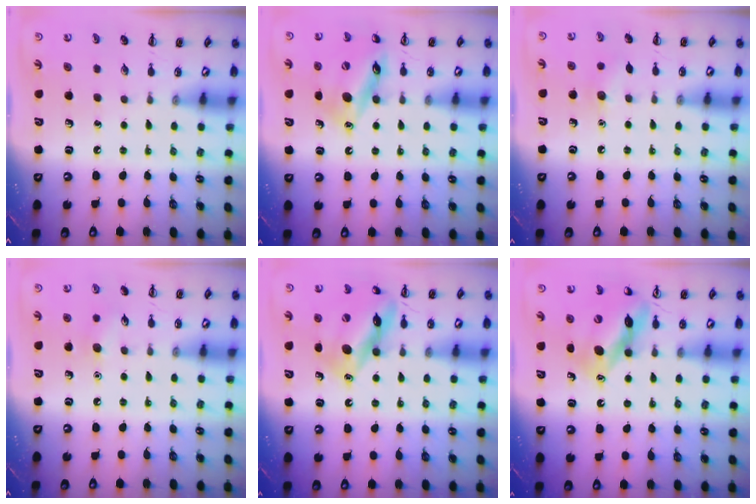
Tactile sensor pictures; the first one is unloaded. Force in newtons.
{"total": 15.0, "press": 14.7, "slide": 3.1}
{"total": 6.5, "press": 6.3, "slide": 1.8}
{"total": 6.2, "press": 6.0, "slide": 1.6}
{"total": 14.5, "press": 14.4, "slide": 1.3}
{"total": 12.1, "press": 11.6, "slide": 3.3}